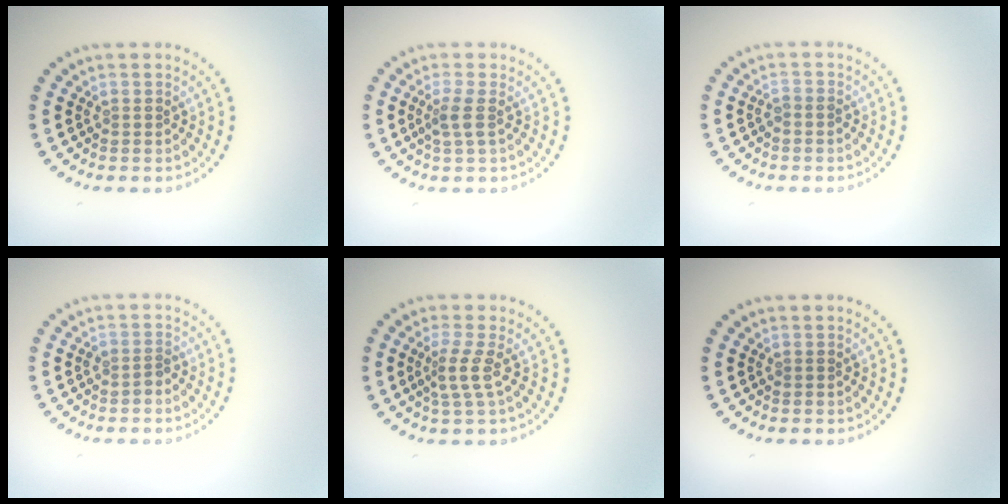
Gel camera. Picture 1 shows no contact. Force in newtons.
{"total": 1.6, "press": 1.3, "slide": 1.0}
{"total": 0.6, "press": 0.4, "slide": 0.4}
{"total": 1.1, "press": 0.8, "slide": 0.7}
{"total": 2.2, "press": 1.5, "slide": 1.7}
{"total": 0.0}